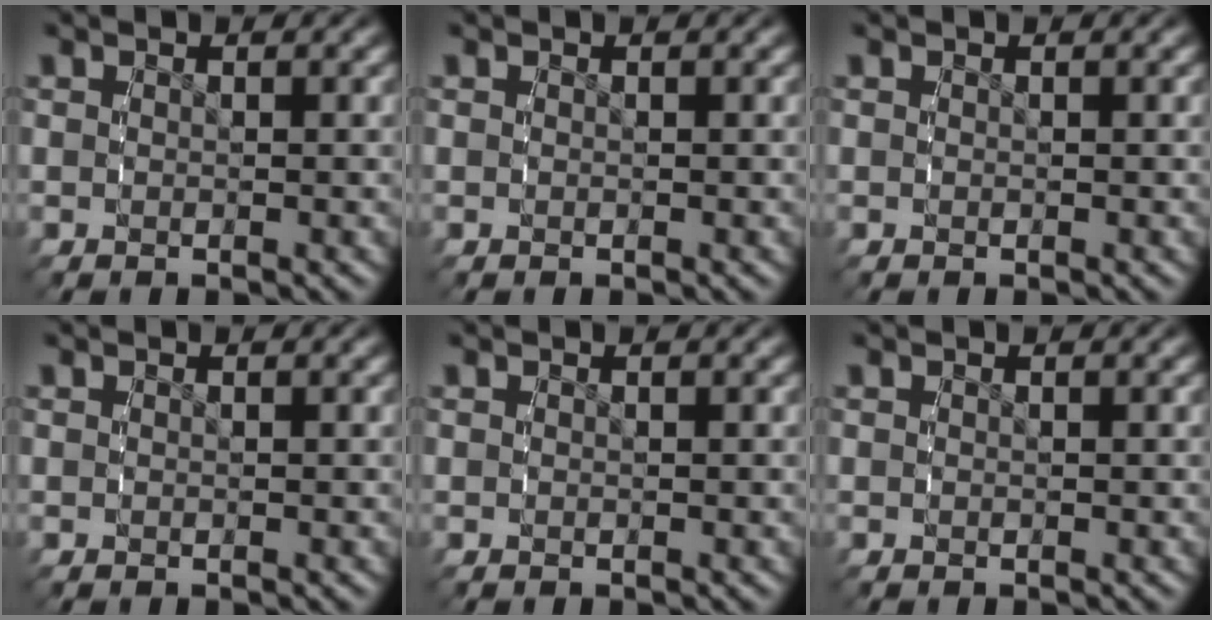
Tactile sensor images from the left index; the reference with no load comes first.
{"total": 0.0}
{"total": 0.0}
{"total": 0.0}
{"total": 0.0}
{"total": 0.0}